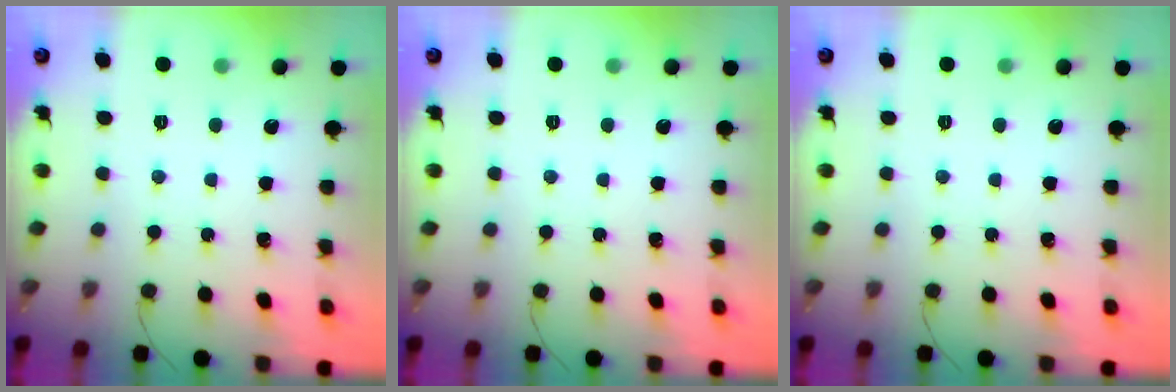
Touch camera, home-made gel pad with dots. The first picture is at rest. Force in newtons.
{"total": 0.0}
{"total": 0.0}